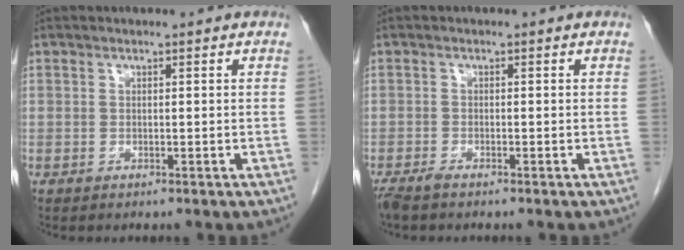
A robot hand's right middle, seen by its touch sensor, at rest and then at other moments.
{"total": 2.0, "force": [-1.6, 0.3, 1.1], "torque": [-0.023, -0.005, -0.031]}